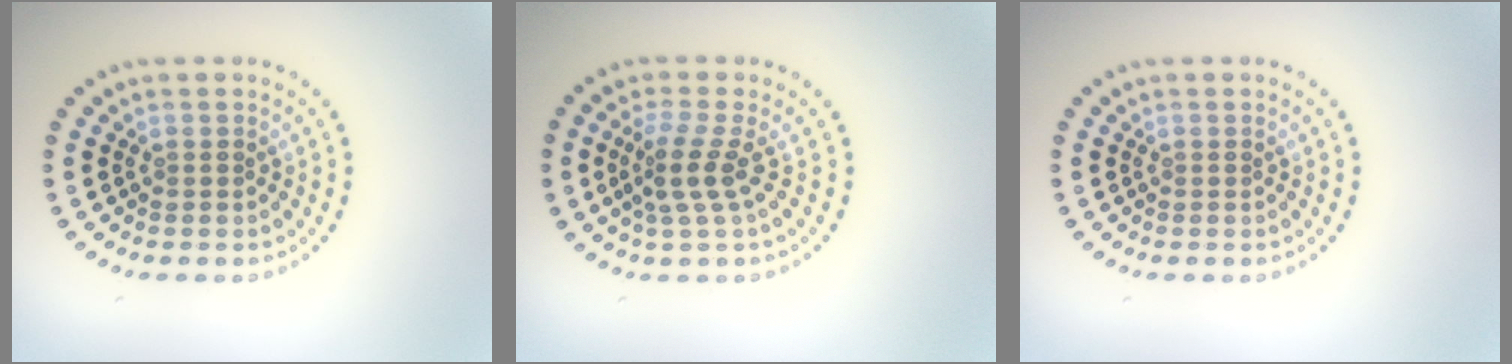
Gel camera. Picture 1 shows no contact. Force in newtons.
{"total": 2.9, "press": 2.1, "slide": 2.0}
{"total": 0.0}